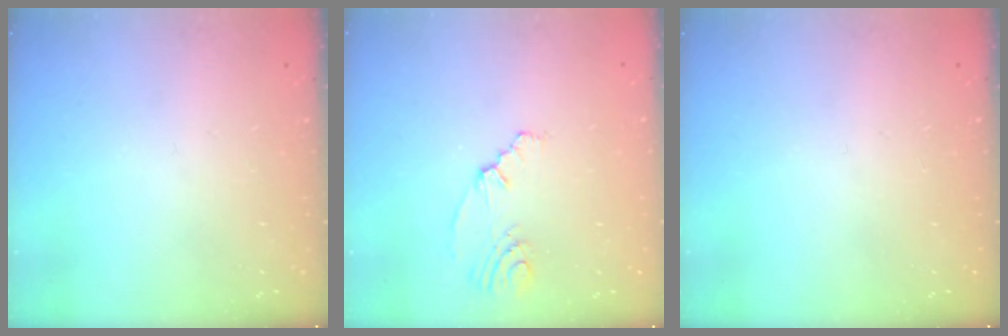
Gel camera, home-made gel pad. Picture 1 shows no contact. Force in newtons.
{"total": 4.2, "press": 2.3, "slide": 3.5}
{"total": 0.0}